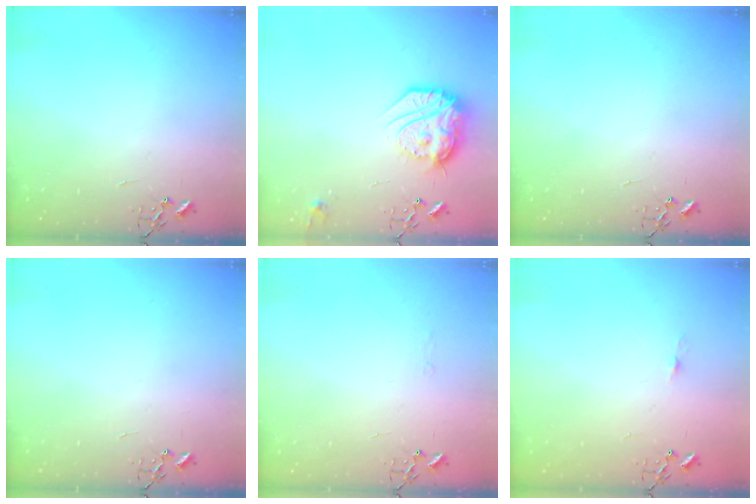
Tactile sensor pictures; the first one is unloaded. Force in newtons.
{"total": 20.0, "press": 19.9, "slide": 1.6}
{"total": 0.0}
{"total": 0.0}
{"total": 2.6, "press": 2.6, "slide": 0.5}
{"total": 3.5, "press": 3.5, "slide": 0.5}